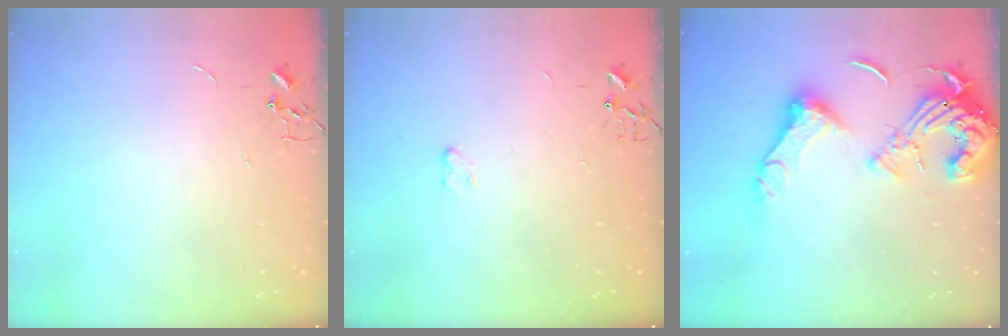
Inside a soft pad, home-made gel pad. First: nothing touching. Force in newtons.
{"total": 3.2, "press": 3.2, "slide": 0.5}
{"total": 17.5, "press": 17.4, "slide": 1.9}